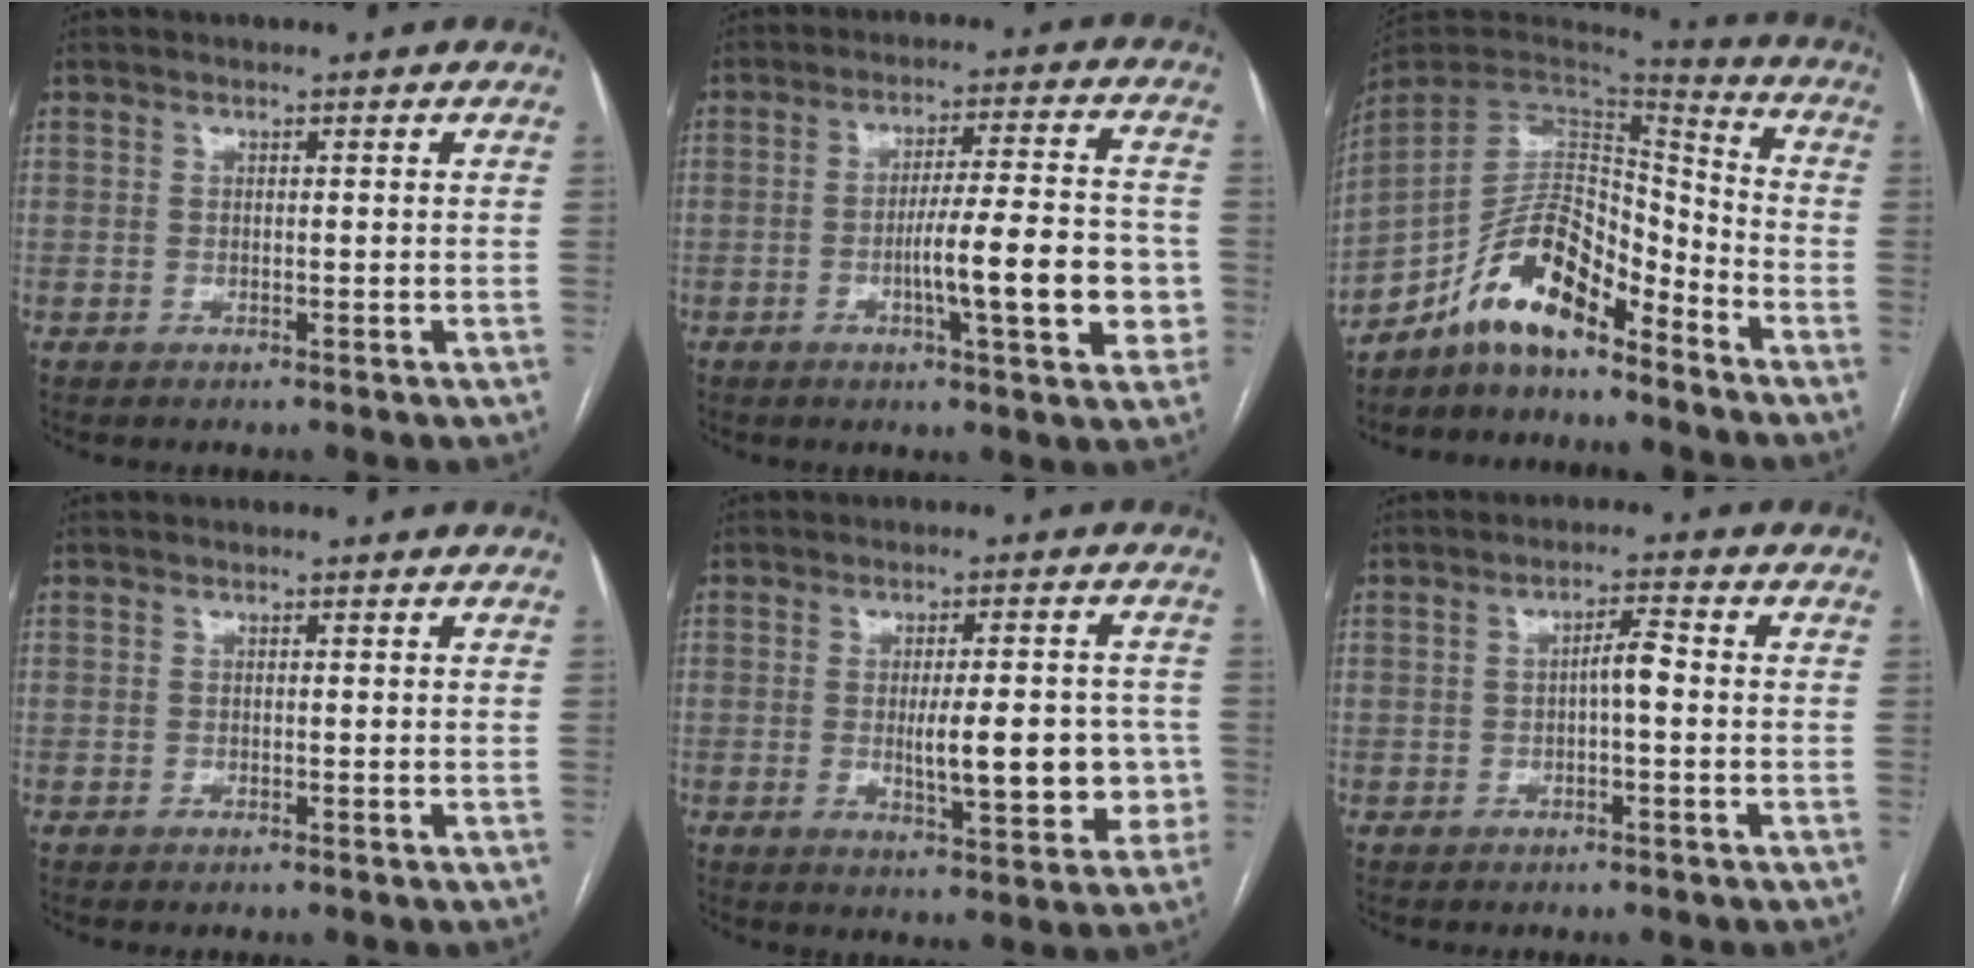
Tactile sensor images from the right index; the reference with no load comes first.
{"total": 12.4, "force": [-2.9, 1.9, 12.0], "torque": [-0.176, 0.011, -0.040]}
{"total": 12.4, "force": [-9.1, 4.1, 7.4], "torque": [-0.132, 0.028, -0.166]}
{"total": 0.0}
{"total": 10.6, "force": [-1.3, 3.0, 10.1], "torque": [-0.137, 0.004, -0.007]}
{"total": 3.0, "force": [-0.4, 0.5, 2.9], "torque": [-0.047, 0.007, -0.007]}